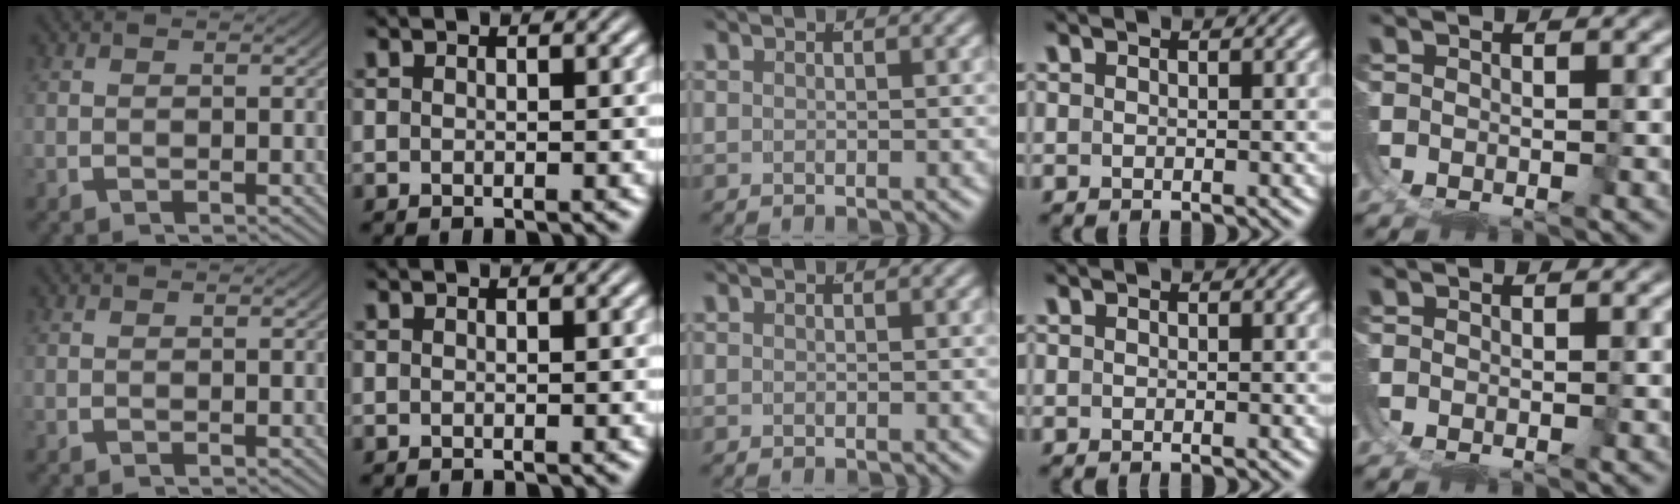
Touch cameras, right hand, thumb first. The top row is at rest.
{}